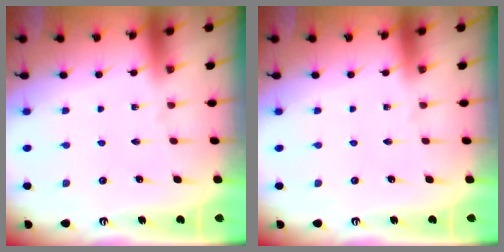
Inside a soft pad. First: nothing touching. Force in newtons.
{"total": 0.0}